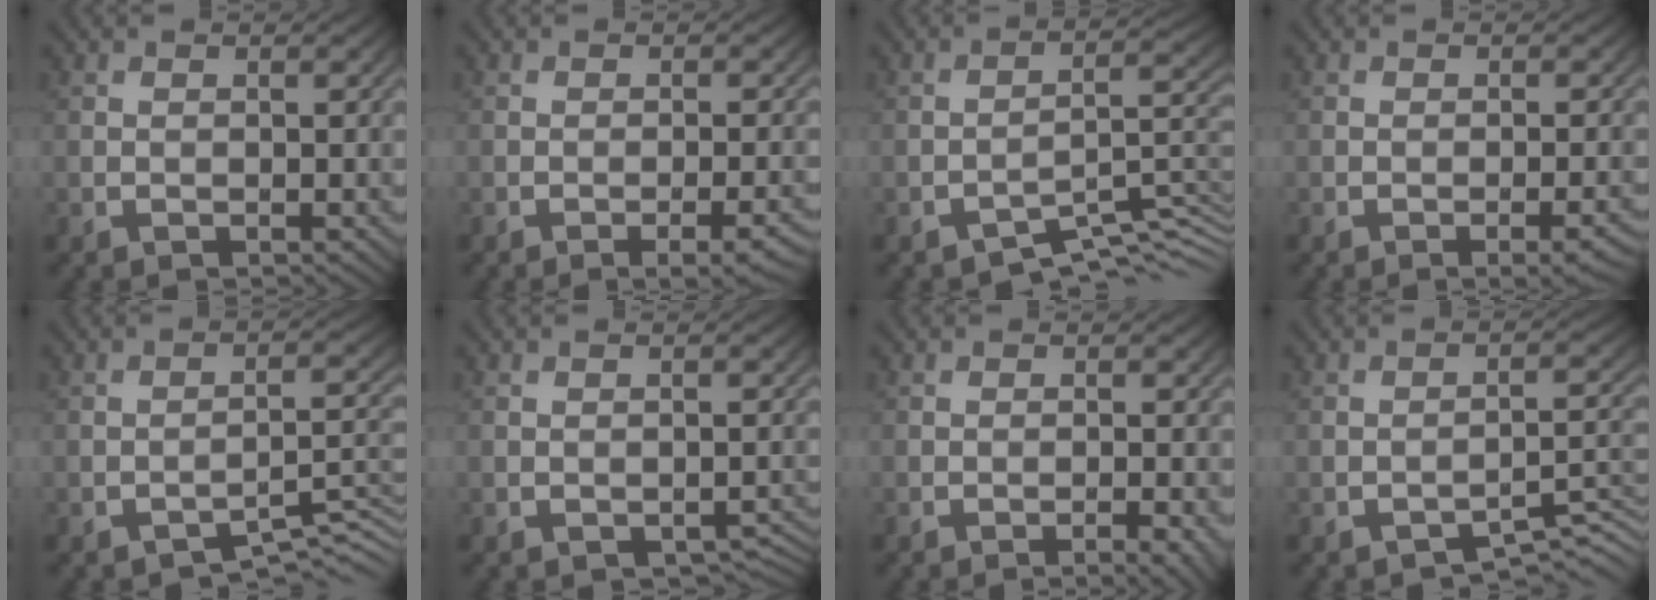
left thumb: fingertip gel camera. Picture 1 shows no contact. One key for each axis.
{"total": 4.0, "fx": -2.4, "fy": 0.8, "fz": 3.1, "tx": -0.045, "ty": 0.010, "tz": -0.033}
{"total": 6.1, "fx": -4.5, "fy": 1.9, "fz": 3.7, "tx": -0.044, "ty": 0.000, "tz": -0.078}
{"total": 3.1, "fx": -1.8, "fy": 0.6, "fz": 2.4, "tx": -0.033, "ty": 0.007, "tz": -0.025}
{"total": 5.0, "fx": -3.8, "fy": 1.3, "fz": 2.9, "tx": -0.033, "ty": 0.007, "tz": -0.057}
{"total": 1.8, "fx": -1.1, "fy": 0.9, "fz": 1.1, "tx": -0.016, "ty": -0.001, "tz": -0.010}
{"total": 2.6, "fx": -1.6, "fy": 0.3, "fz": 2.1, "tx": -0.031, "ty": 0.007, "tz": -0.023}
{"total": 4.4, "fx": -3.6, "fy": 0.9, "fz": 2.4, "tx": -0.024, "ty": 0.009, "tz": -0.053}